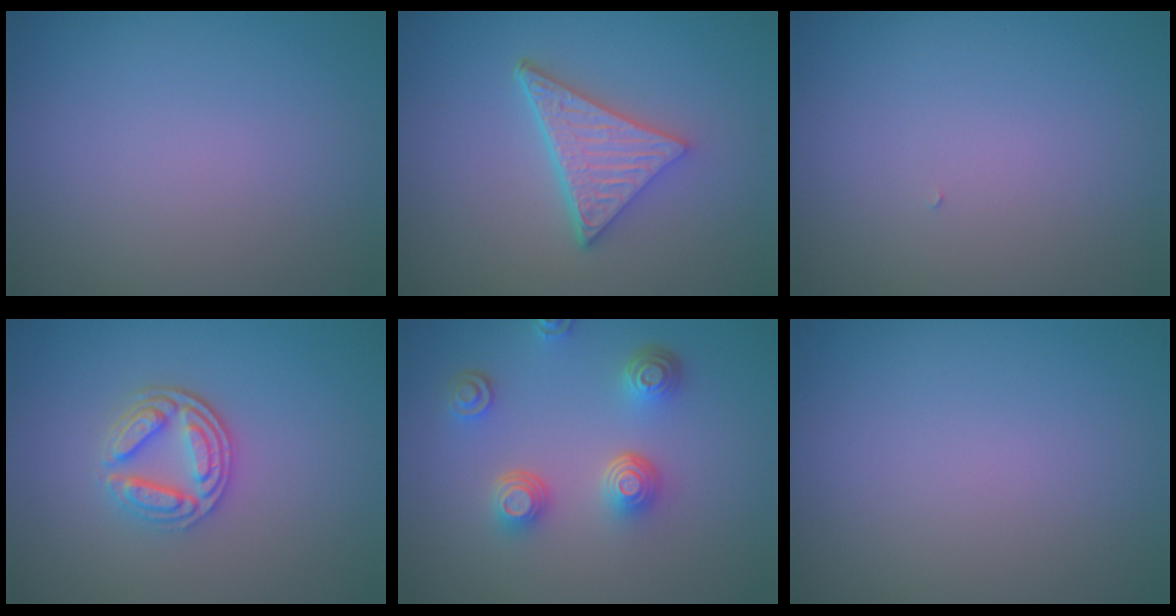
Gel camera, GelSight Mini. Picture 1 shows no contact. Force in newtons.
{"total": 5.2, "press": 3.9, "slide": 3.5}
{"total": 0.0}
{"total": 3.6, "press": 3.2, "slide": 1.8}
{"total": 4.3, "press": 3.4, "slide": 2.5}
{"total": 0.0}